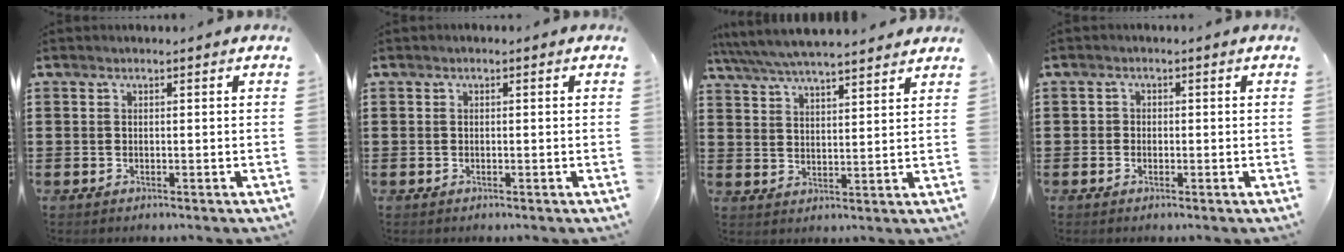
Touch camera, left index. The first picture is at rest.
{"total": 0.0}
{"total": 5.9, "force": [5.6, 0.5, 1.9], "torque": [-0.058, -0.021, 0.100]}
{"total": 1.0, "force": [-0.4, 0.9, 0.2], "torque": [-0.007, 0.004, -0.009]}